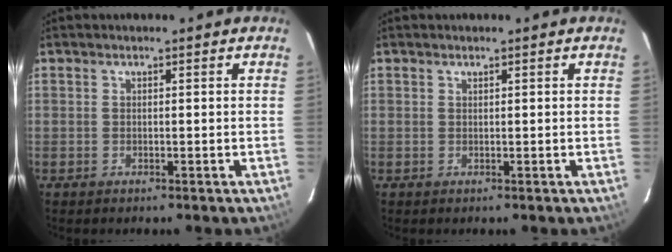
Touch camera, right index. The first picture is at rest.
{"total": 0.0}